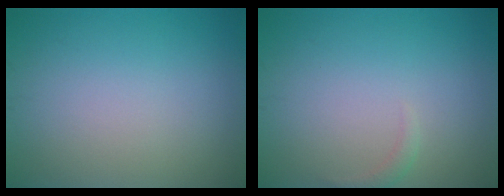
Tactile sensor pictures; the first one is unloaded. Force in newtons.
{"total": 0.8, "press": 0.7, "slide": 0.1}